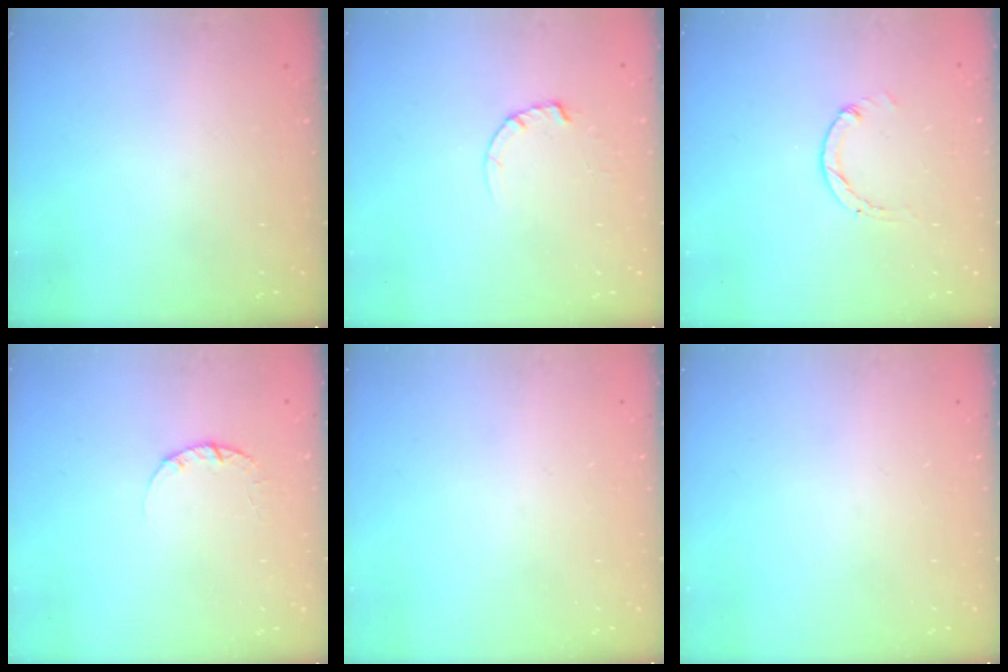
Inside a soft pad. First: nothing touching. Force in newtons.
{"total": 2.4, "press": 2.4, "slide": 0.3}
{"total": 1.3, "press": 1.2, "slide": 0.2}
{"total": 2.4, "press": 2.3, "slide": 0.3}
{"total": 0.0}
{"total": 0.0}